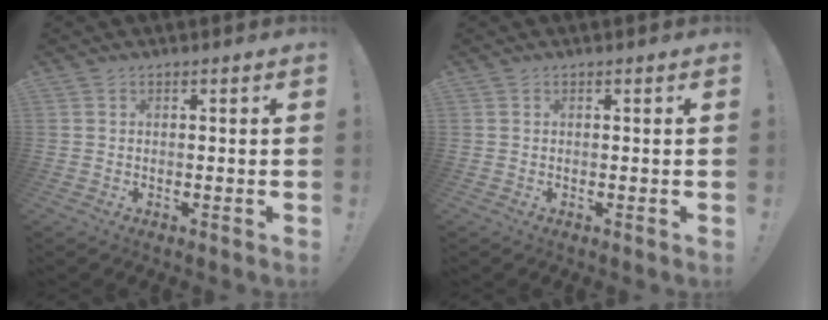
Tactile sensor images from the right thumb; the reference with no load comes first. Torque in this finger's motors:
{"motor_torque": [0.00, 0.00, 0.00, 0.01, 0.01]}